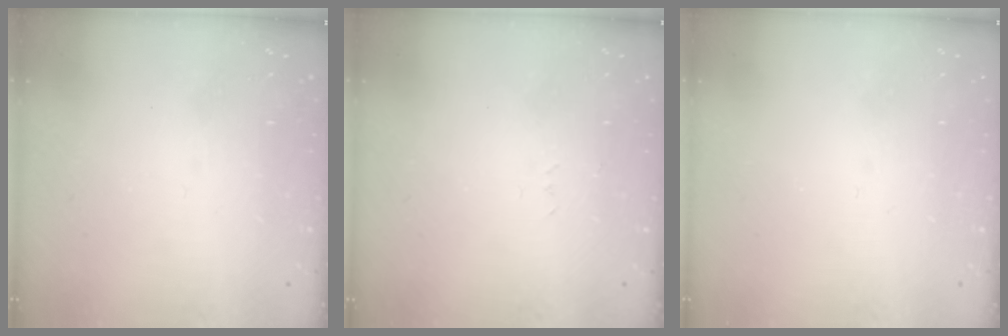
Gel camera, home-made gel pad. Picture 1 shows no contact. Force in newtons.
{"total": 2.6, "press": 2.6, "slide": 0.4}
{"total": 0.0}